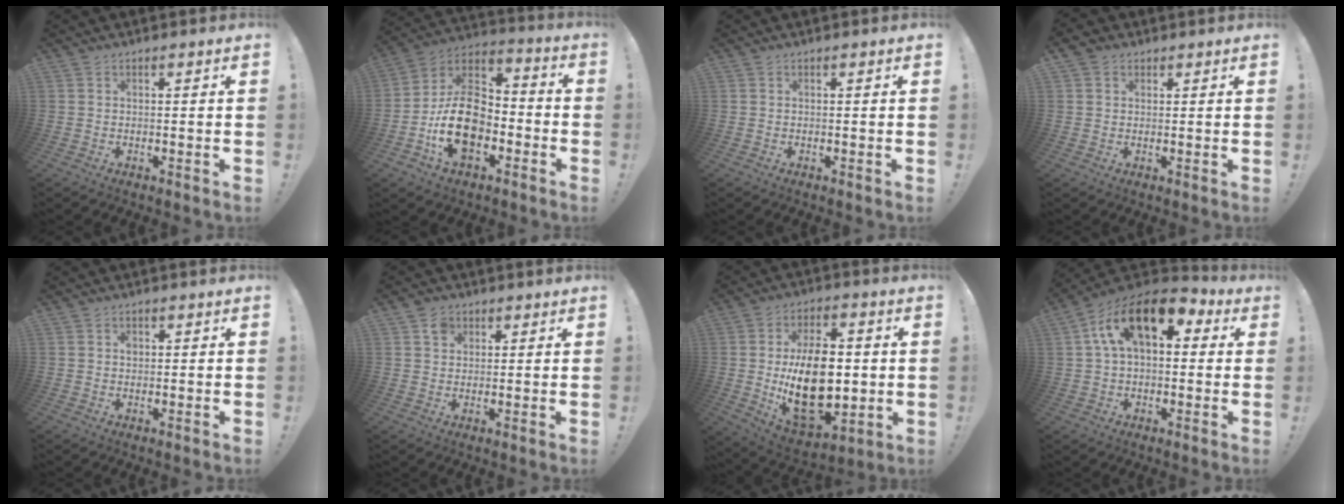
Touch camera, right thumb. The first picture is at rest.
{"total": 18.6, "force": [-6.1, 13.0, 11.9], "torque": [-0.194, 0.038, -0.095]}
{"total": 0.0}
{"total": 2.9, "force": [1.6, 2.2, 0.9], "torque": [-0.015, -0.002, 0.031]}
{"total": 0.7, "force": [0.1, 0.6, 0.3], "torque": [0.000, 0.000, -0.001]}
{"total": 3.4, "force": [2.0, 2.6, 1.0], "torque": [-0.011, -0.006, 0.034]}
{"total": 22.9, "force": [-1.1, 14.1, 18.0], "torque": [-0.310, -0.012, -0.008]}
{"total": 16.0, "force": [6.9, 8.0, 12.0], "torque": [-0.211, -0.017, 0.122]}